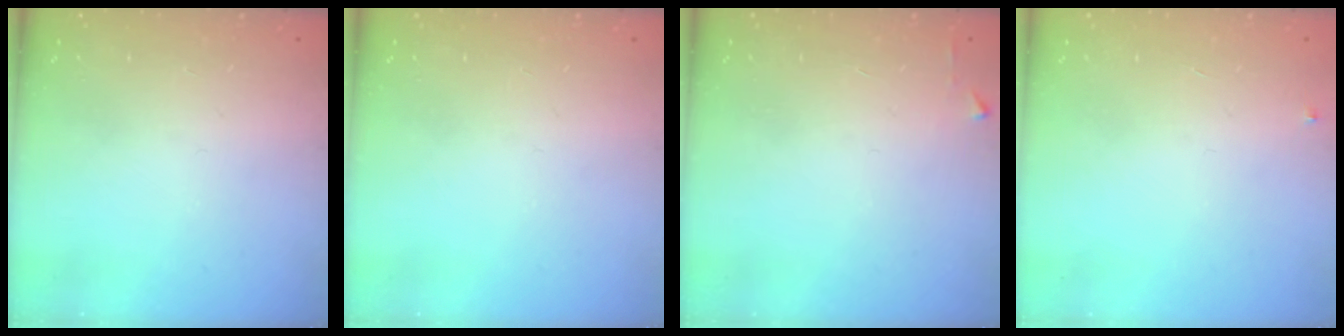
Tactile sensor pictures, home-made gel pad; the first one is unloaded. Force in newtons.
{"total": 0.0}
{"total": 2.4, "press": 2.4, "slide": 0.3}
{"total": 3.0, "press": 2.9, "slide": 0.4}